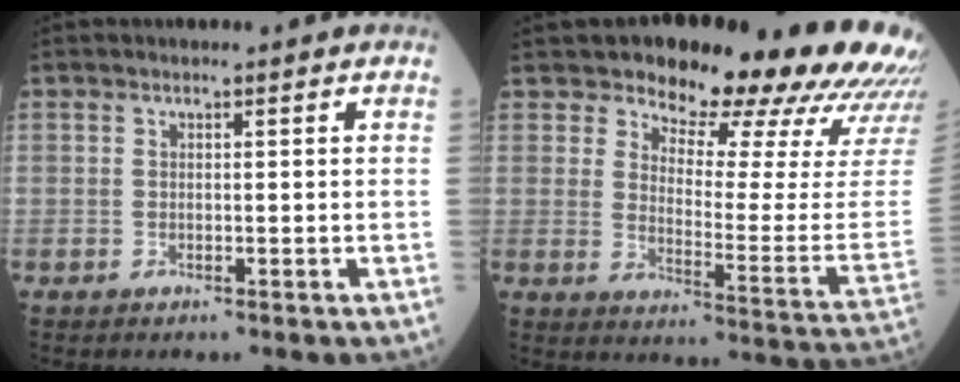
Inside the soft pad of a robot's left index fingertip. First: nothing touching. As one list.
[{"total": 23.0, "force": [21.2, 3.8, 8.1], "torque": [-0.107, -0.107, 0.240]}]